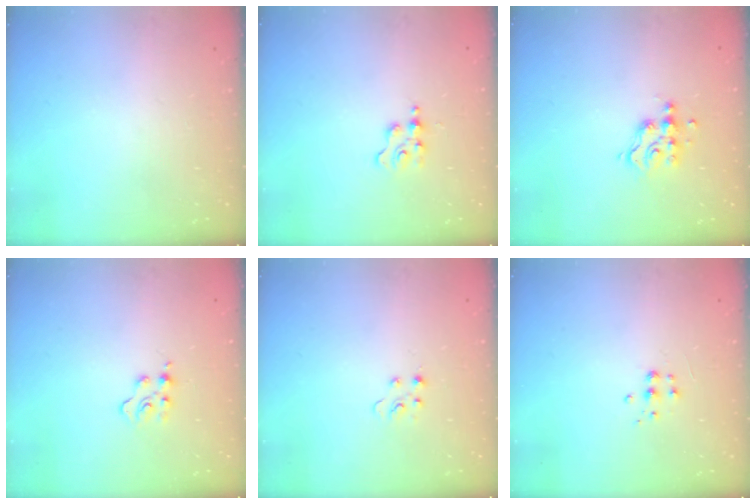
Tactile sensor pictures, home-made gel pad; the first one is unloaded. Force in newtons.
{"total": 2.5, "press": 2.5, "slide": 0.3}
{"total": 7.3, "press": 7.2, "slide": 0.5}
{"total": 4.7, "press": 4.7, "slide": 0.5}
{"total": 2.7, "press": 2.7, "slide": 0.4}
{"total": 4.9, "press": 4.9, "slide": 0.5}